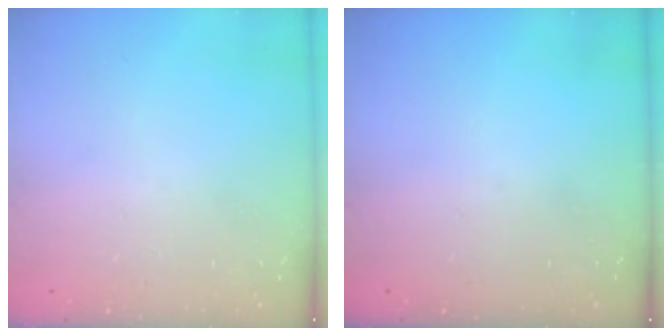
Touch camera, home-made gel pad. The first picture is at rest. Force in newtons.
{"total": 0.0}